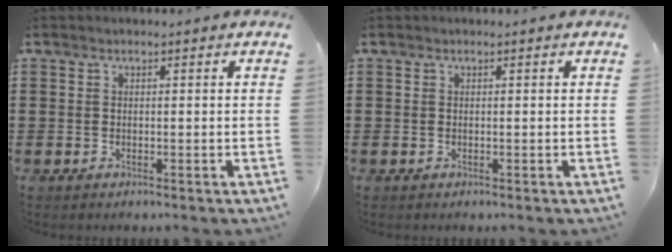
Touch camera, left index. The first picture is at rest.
{"total": 0.0}